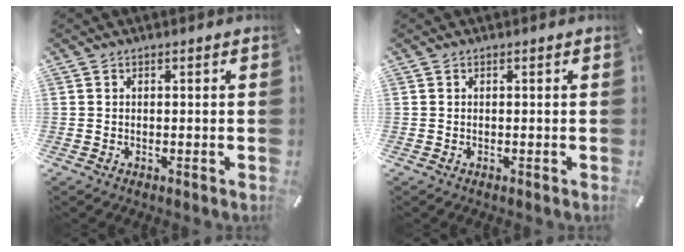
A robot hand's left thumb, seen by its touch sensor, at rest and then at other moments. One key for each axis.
{"total": 0.0}